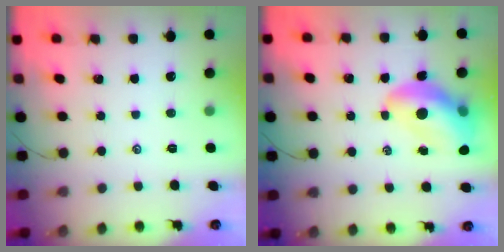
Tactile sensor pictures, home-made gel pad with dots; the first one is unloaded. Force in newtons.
{"total": 12.8, "press": 12.3, "slide": 3.6}